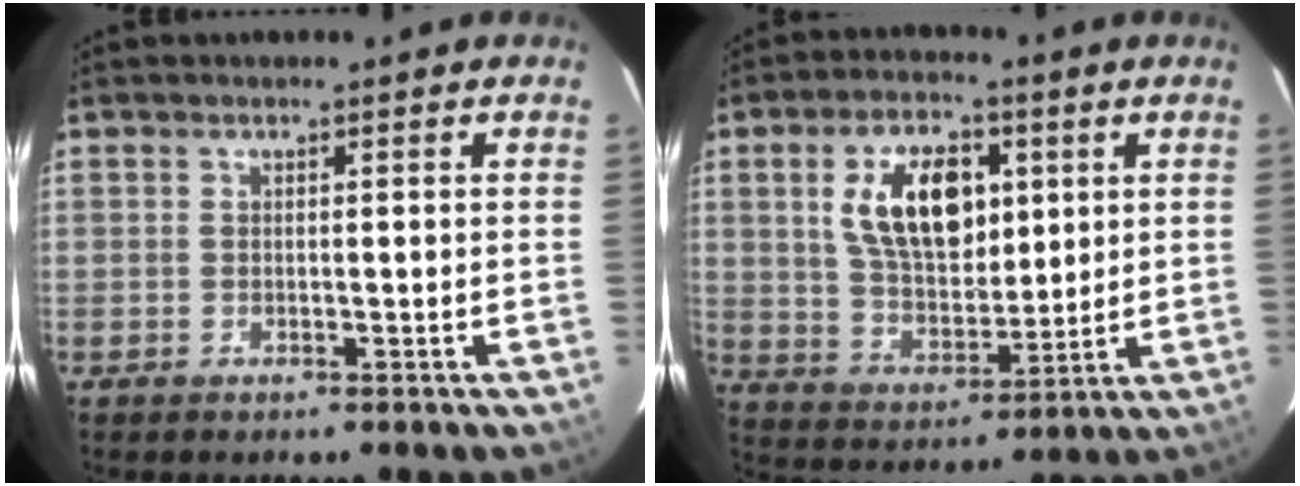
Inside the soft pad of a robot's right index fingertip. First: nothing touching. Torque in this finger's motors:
{"motor_torque": [1.76, 0.38, 0.60, 0.17]}